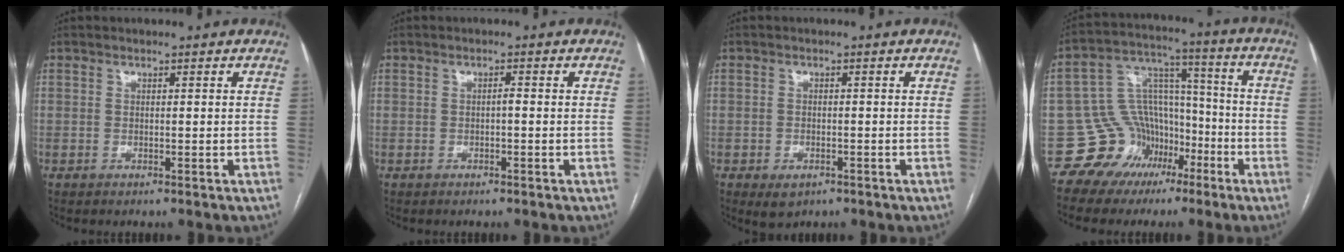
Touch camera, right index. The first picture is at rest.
{"total": 0.7, "force": [-0.2, 0.1, 0.7], "torque": [-0.009, 0.003, -0.004]}
{"total": 2.8, "force": [-1.4, 1.9, 1.5], "torque": [-0.022, 0.000, -0.008]}
{"total": 12.0, "force": [-5.9, 10.2, 2.4], "torque": [-0.036, 0.081, -0.085]}